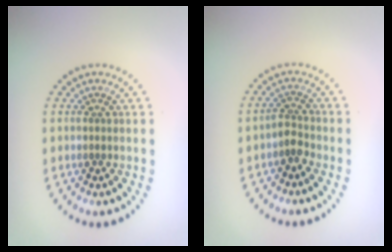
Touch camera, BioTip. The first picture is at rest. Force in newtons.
{"total": 1.8, "press": 1.3, "slide": 1.2}